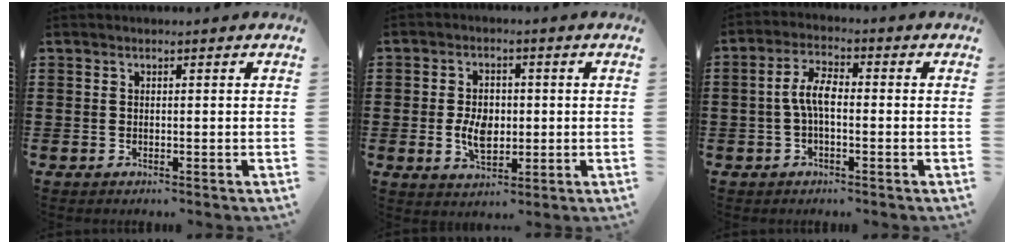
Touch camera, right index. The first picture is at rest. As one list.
[{"total": 5.4, "force": [-0.9, 3.3, 4.2], "torque": [-0.093, 0.003, -0.019]}, {"total": 5.0, "force": [-0.5, 1.9, 4.6], "torque": [-0.096, 0.005, -0.012]}]